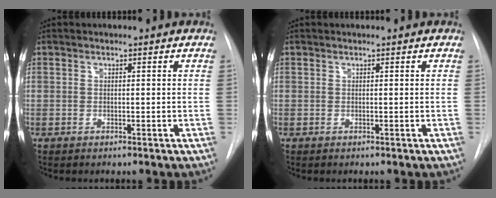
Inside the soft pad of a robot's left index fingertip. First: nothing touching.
{"total": 0.0}